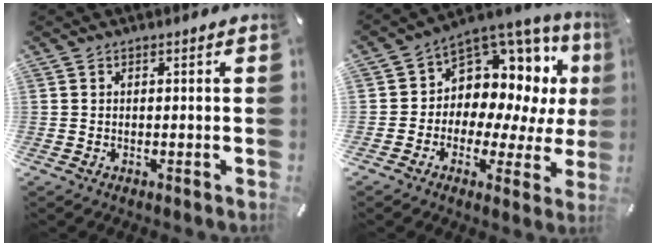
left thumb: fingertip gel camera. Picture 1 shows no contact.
{"total": 8.4, "force": [3.8, 6.8, 3.1], "torque": [-0.053, -0.066, 0.073]}